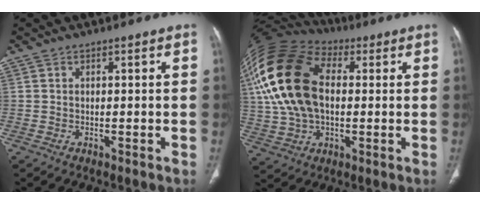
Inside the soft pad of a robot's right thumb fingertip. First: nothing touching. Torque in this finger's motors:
{"motor_torque": [-0.66, 2.71, 2.76, 0.01, 0.36]}